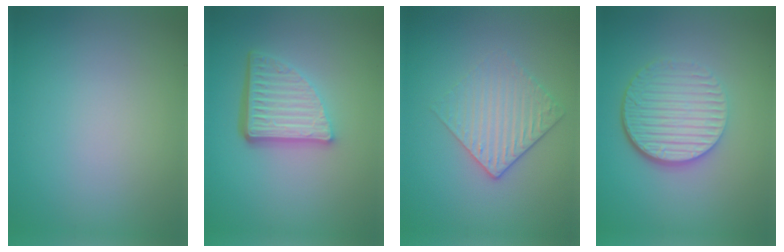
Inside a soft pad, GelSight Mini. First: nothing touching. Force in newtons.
{"total": 5.6, "press": 3.8, "slide": 4.2}
{"total": 3.0, "press": 2.6, "slide": 1.6}
{"total": 5.8, "press": 4.1, "slide": 4.2}